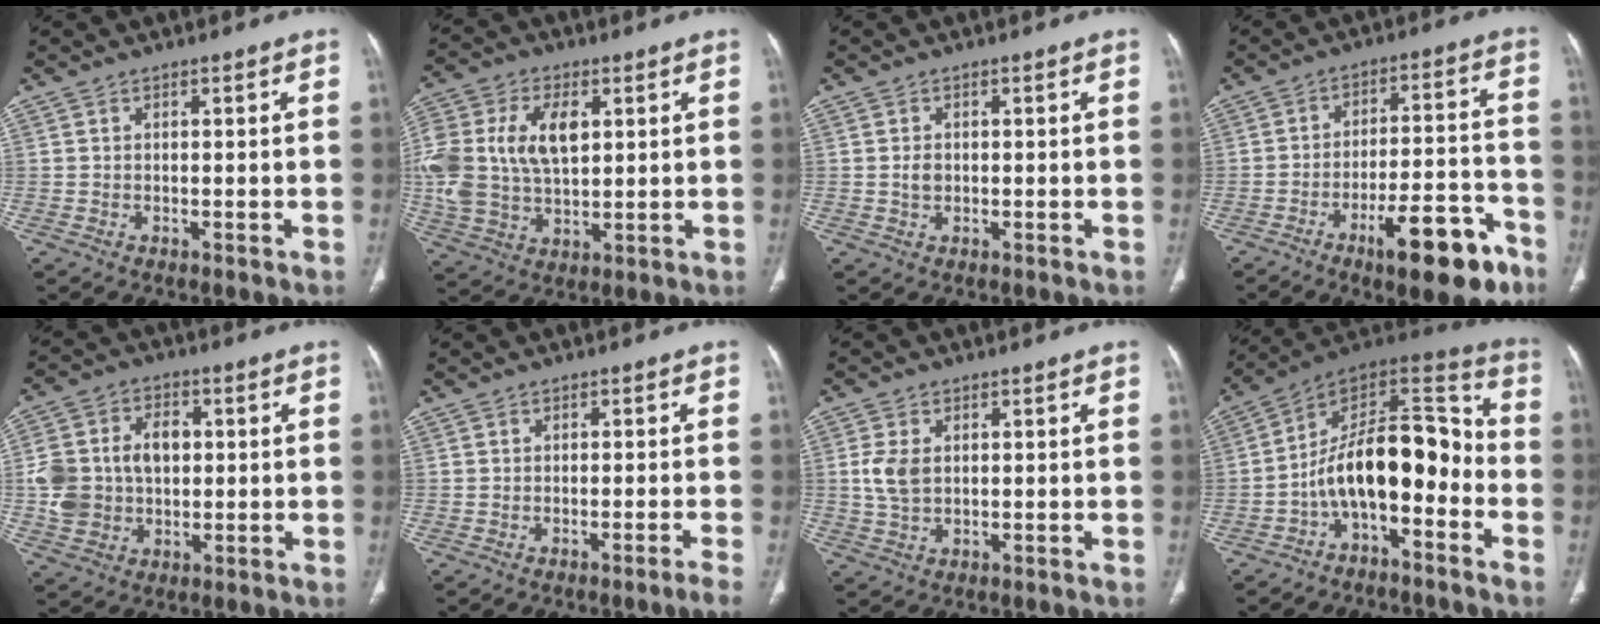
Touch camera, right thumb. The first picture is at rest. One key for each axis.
{"total": 19.2, "fx": 3.5, "fy": 12.2, "fz": 14.4, "tx": -0.325, "ty": 0.001, "tz": 0.069}
{"total": 1.6, "fx": 0.0, "fy": 1.3, "fz": 1.0, "tx": -0.014, "ty": 0.002, "tz": 0.002}
{"total": 15.7, "fx": -9.2, "fy": 5.1, "fz": 11.7, "tx": -0.145, "ty": 0.067, "tz": -0.134}
{"total": 13.5, "fx": 0.7, "fy": 10.2, "fz": 8.8, "tx": -0.149, "ty": 0.018, "tz": 0.019}
{"total": 2.6, "fx": -1.8, "fy": -0.9, "fz": 1.6, "tx": -0.032, "ty": 0.010, "tz": -0.022}
{"total": 4.7, "fx": 0.8, "fy": 3.2, "fz": 3.5, "tx": -0.071, "ty": 0.001, "tz": 0.019}
{"total": 16.5, "fx": -5.1, "fy": 8.2, "fz": 13.3, "tx": -0.187, "ty": 0.101, "tz": -0.091}